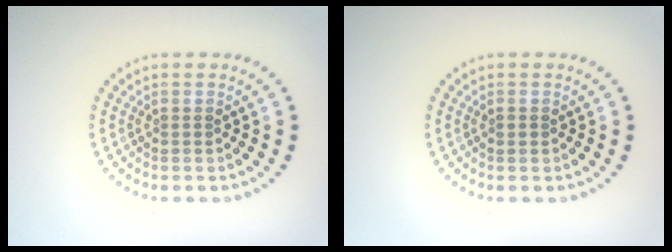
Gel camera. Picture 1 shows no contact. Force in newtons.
{"total": 0.5, "press": 0.5, "slide": 0.0}